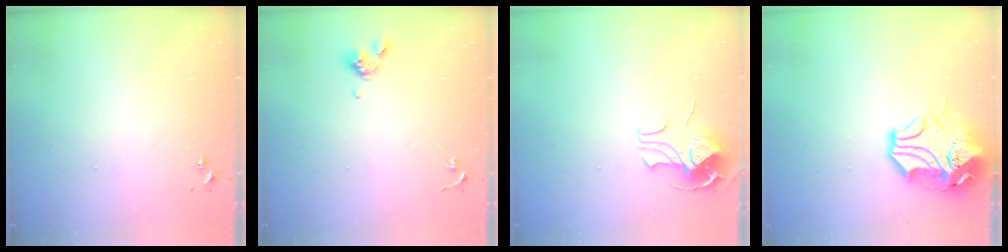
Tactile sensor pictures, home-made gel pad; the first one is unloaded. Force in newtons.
{"total": 5.2, "press": 5.1, "slide": 1.1}
{"total": 8.9, "press": 8.9, "slide": 0.7}
{"total": 14.5, "press": 14.3, "slide": 1.9}